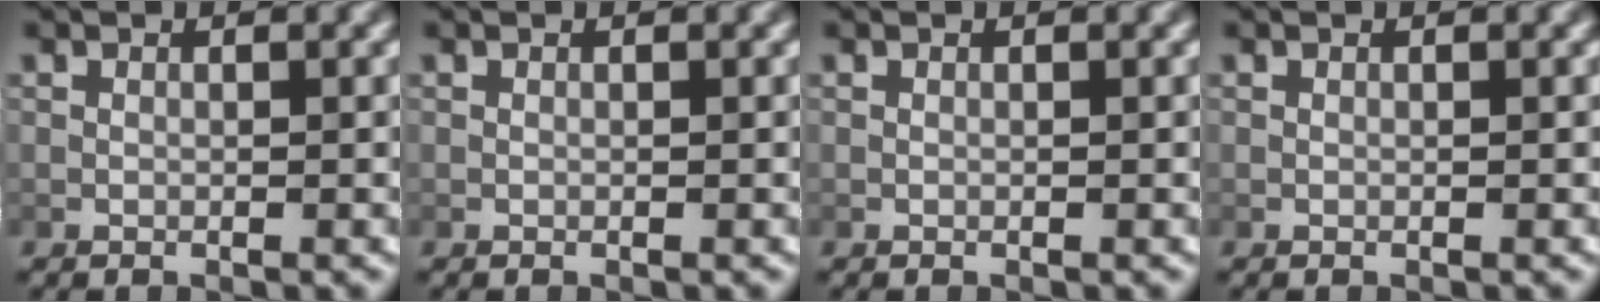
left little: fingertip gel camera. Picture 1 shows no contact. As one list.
[{"total": 0.0}, {"total": 0.0}, {"total": 0.0}]